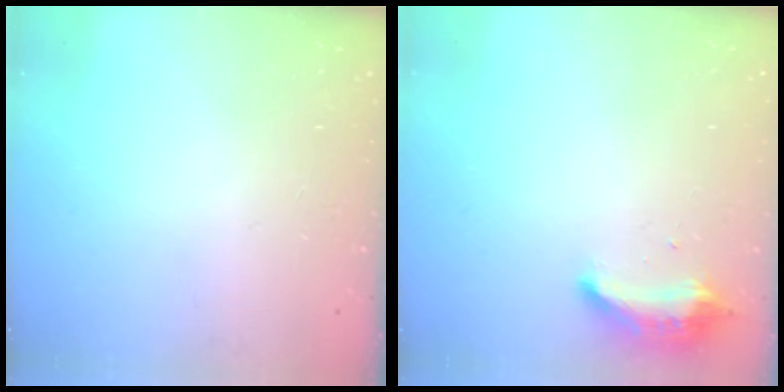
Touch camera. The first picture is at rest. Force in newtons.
{"total": 9.5, "press": 9.4, "slide": 0.7}